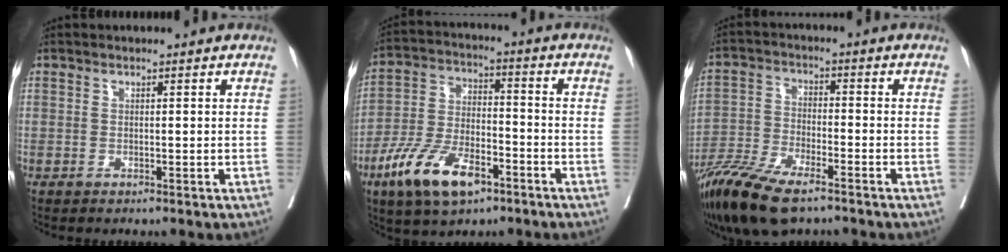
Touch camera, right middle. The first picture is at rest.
{"total": 12.6, "force": [-7.1, 5.1, 9.1], "torque": [-0.185, -0.003, -0.130]}
{"total": 14.4, "force": [-10.5, 3.8, 9.1], "torque": [-0.182, -0.037, -0.193]}